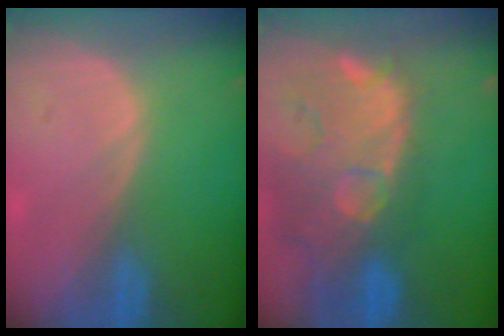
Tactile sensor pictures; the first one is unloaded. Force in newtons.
{"total": 14.4, "press": 11.7, "slide": 8.5}